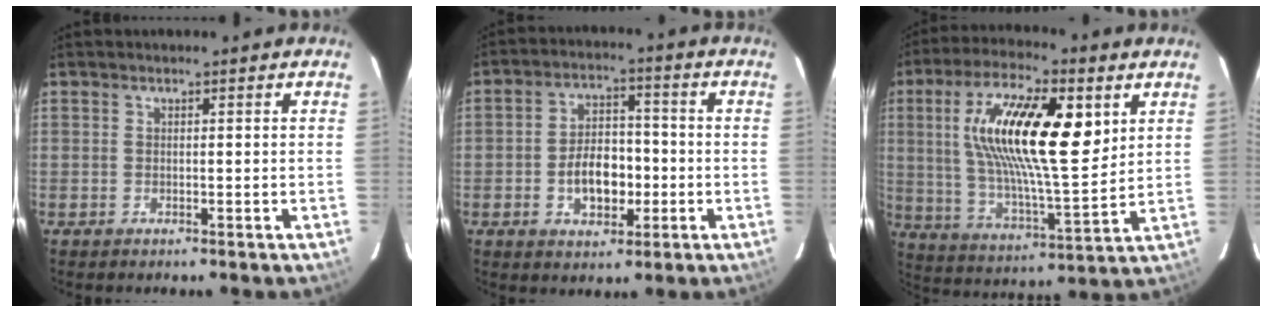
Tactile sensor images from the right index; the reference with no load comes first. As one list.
[{"total": 8.9, "force": [-2.4, 5.5, 6.5], "torque": [-0.122, 0.021, -0.032]}, {"total": 20.9, "force": [6.5, 6.5, 18.7], "torque": [-0.341, 0.011, 0.115]}]